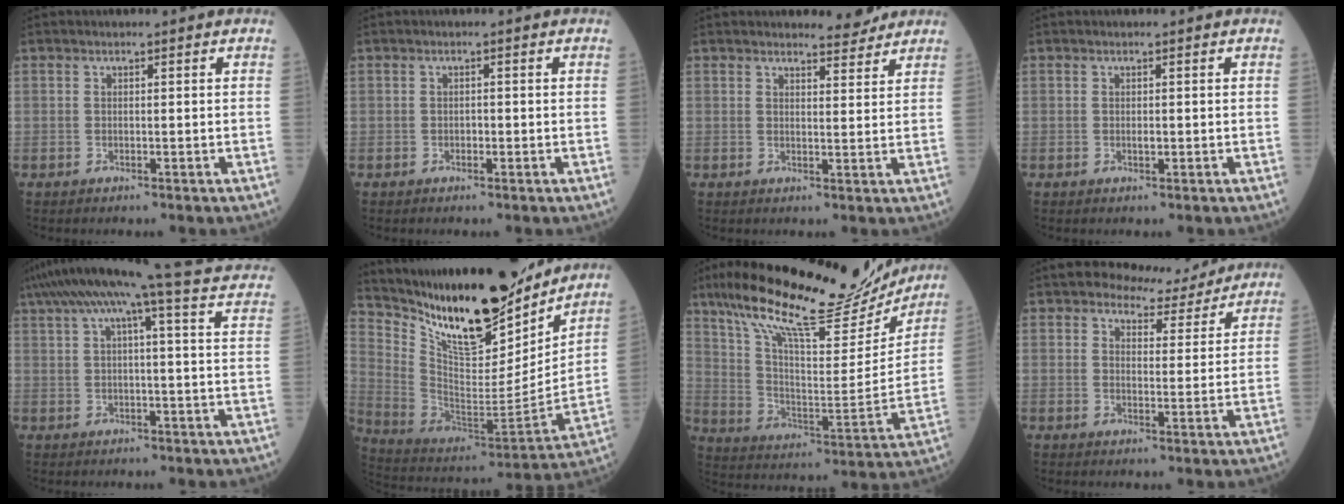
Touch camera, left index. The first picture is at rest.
{"total": 0.6, "force": [-0.3, 0.5, 0.3], "torque": [-0.004, 0.002, -0.007]}
{"total": 3.4, "force": [3.3, 0.6, 0.3], "torque": [-0.009, -0.011, 0.040]}
{"total": 0.5, "force": [-0.1, 0.3, 0.4], "torque": [-0.009, -0.001, -0.001]}
{"total": 25.1, "force": [21.5, 0.3, 13.0], "torque": [-0.223, 0.018, 0.271]}
{"total": 22.8, "force": [18.3, 5.9, 12.1], "torque": [-0.215, -0.028, 0.310]}
{"total": 25.1, "force": [20.7, 5.3, 13.2], "torque": [-0.228, 0.006, 0.312]}
{"total": 5.6, "force": [5.3, 1.9, 0.2], "torque": [-0.006, 0.001, 0.069]}